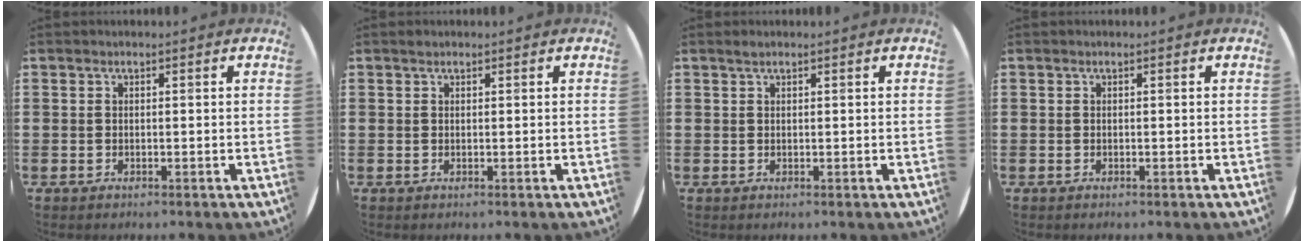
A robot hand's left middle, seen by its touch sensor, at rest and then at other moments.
{"total": 0.0}
{"total": 0.5, "force": [0.5, 0.1, 0.2], "torque": [-0.004, 0.000, 0.009]}
{"total": 0.0}